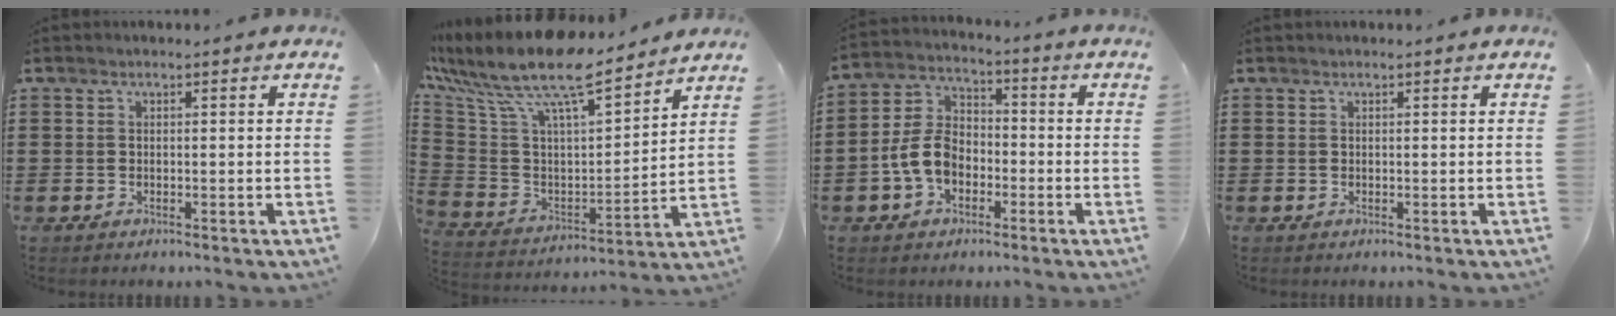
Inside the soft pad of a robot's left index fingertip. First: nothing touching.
{"total": 11.5, "force": [9.5, 2.6, 6.0], "torque": [-0.151, -0.068, 0.160]}
{"total": 7.7, "force": [-2.5, 5.3, 5.1], "torque": [-0.126, 0.012, -0.054]}
{"total": 0.0}